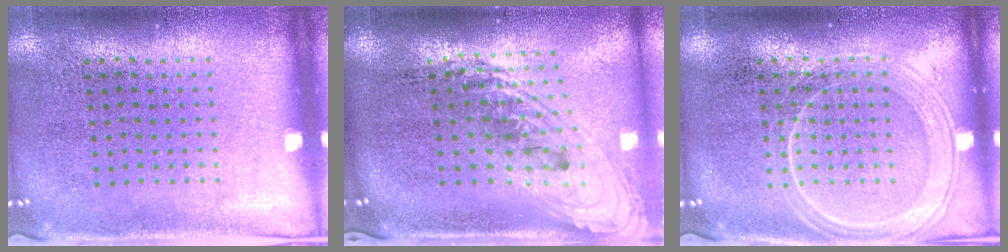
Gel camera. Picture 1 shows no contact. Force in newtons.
{"total": 2.4, "press": 1.7, "slide": 1.6}
{"total": 2.4, "press": 2.4, "slide": 0.4}